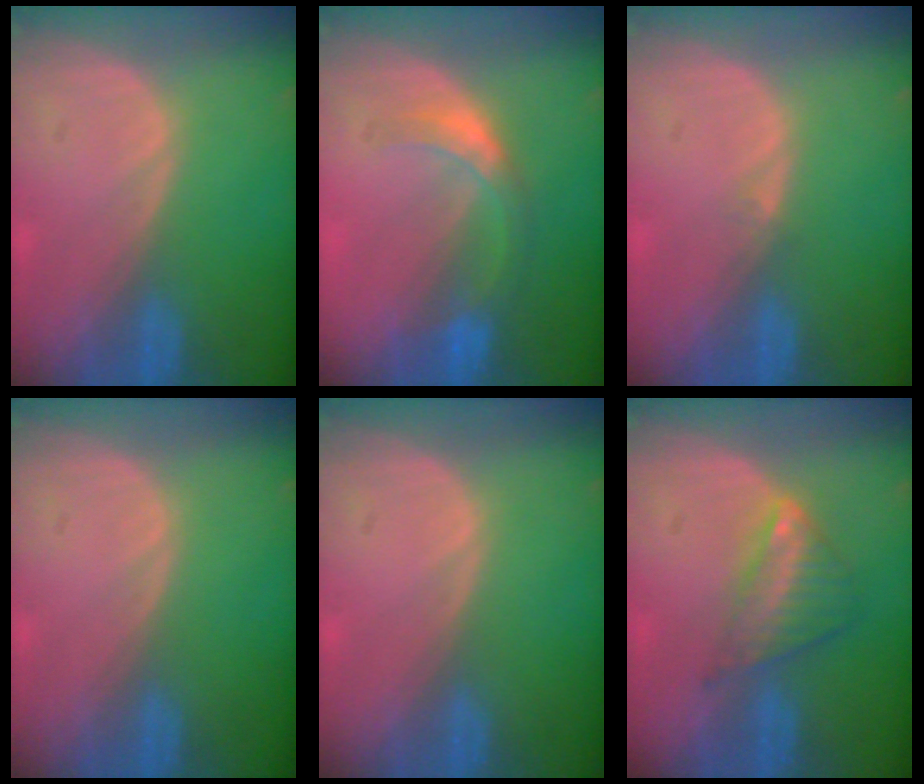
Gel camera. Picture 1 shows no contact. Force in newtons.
{"total": 5.6, "press": 4.9, "slide": 2.7}
{"total": 0.6, "press": 0.5, "slide": 0.4}
{"total": 0.0}
{"total": 0.0}
{"total": 6.1, "press": 5.3, "slide": 3.0}